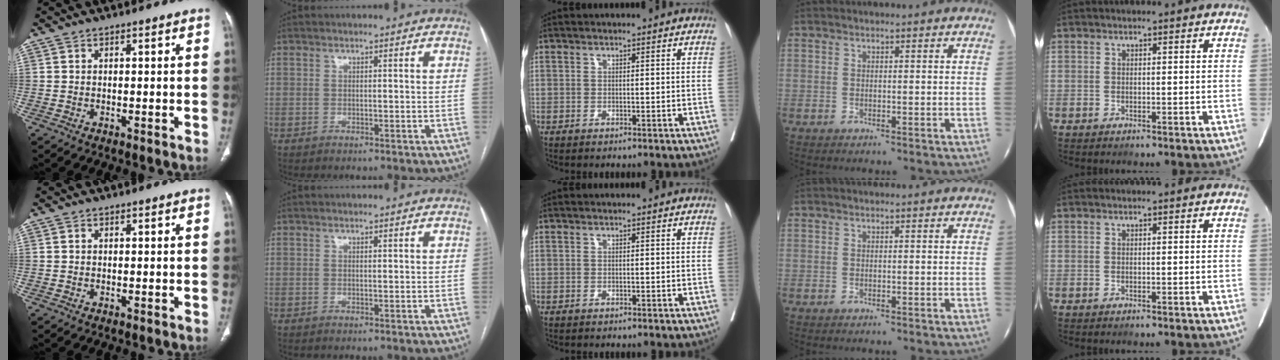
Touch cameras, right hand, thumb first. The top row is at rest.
{}